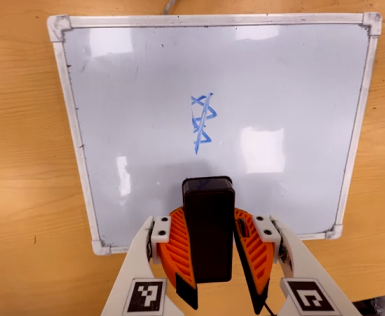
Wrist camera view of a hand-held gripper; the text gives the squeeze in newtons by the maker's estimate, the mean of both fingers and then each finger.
{"total": 9.7, "left": 9.5, "right": 9.9}